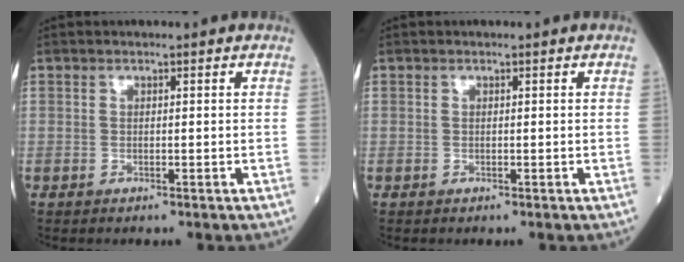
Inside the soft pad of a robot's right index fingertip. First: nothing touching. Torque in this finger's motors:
{"motor_torque": [-0.07, -0.02, -0.02, 0.00]}